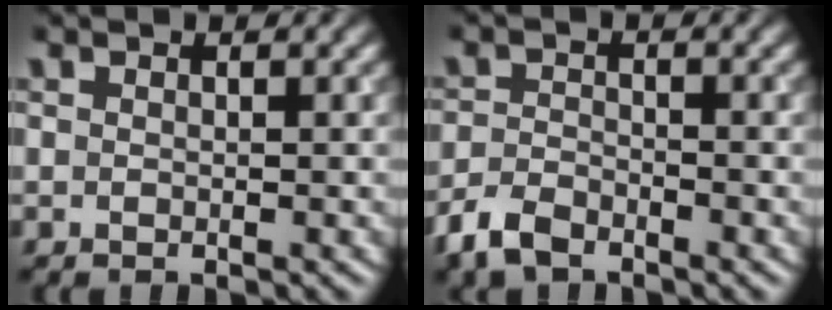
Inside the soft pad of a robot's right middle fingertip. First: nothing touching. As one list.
[{"total": 3.0, "force": [-2.5, 1.2, 1.1], "torque": [-0.028, -0.005, -0.060]}]